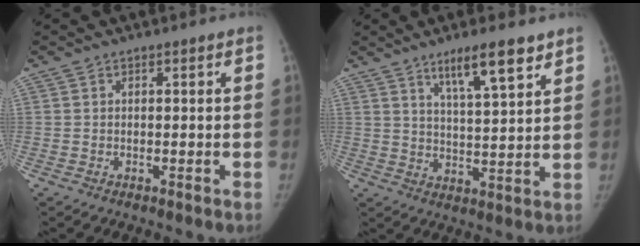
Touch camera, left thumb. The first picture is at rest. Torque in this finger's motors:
{"motor_torque": [-0.22, 0.45, 0.91, -0.52, 0.16]}